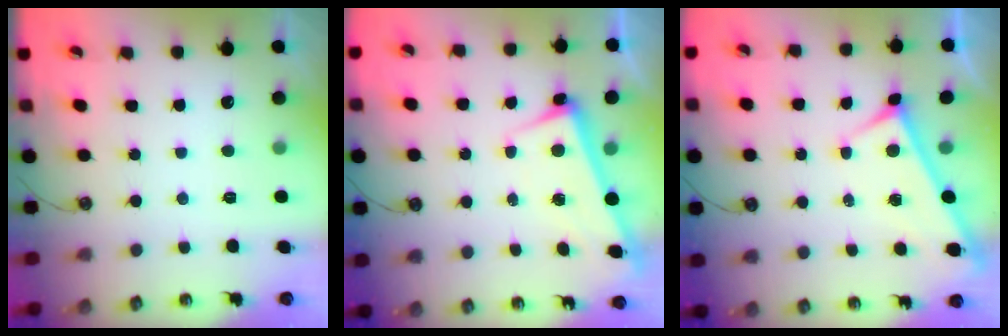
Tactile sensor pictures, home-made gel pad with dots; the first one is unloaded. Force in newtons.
{"total": 2.6, "press": 2.5, "slide": 0.7}
{"total": 4.0, "press": 4.0, "slide": 0.4}